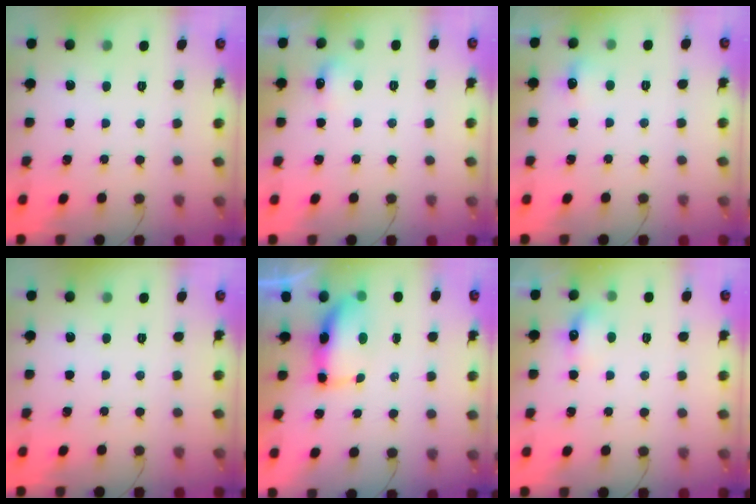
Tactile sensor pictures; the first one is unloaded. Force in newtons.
{"total": 12.5, "press": 5.7, "slide": 11.2}
{"total": 4.8, "press": 4.6, "slide": 1.6}
{"total": 0.0}
{"total": 8.6, "press": 7.8, "slide": 3.7}
{"total": 6.0, "press": 5.9, "slide": 1.2}